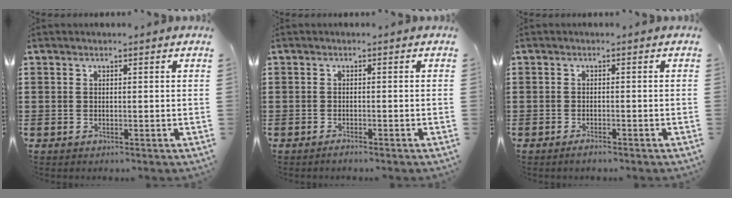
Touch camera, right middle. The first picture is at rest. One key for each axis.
{"total": 0.8, "fx": -0.7, "fy": 0.0, "fz": 0.4, "tx": -0.011, "ty": -0.005, "tz": -0.013}
{"total": 1.0, "fx": -0.8, "fy": 0.1, "fz": 0.6, "tx": -0.014, "ty": -0.006, "tz": -0.014}